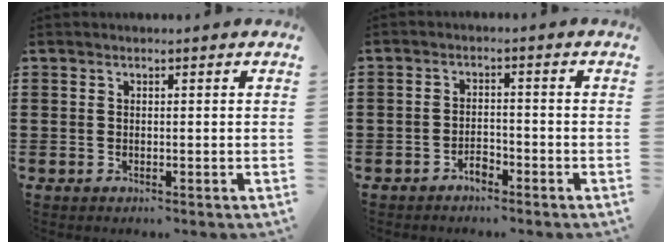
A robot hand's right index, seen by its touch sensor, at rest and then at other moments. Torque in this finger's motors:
{"motor_torque": [0.31, 0.34, 0.00, -0.01]}